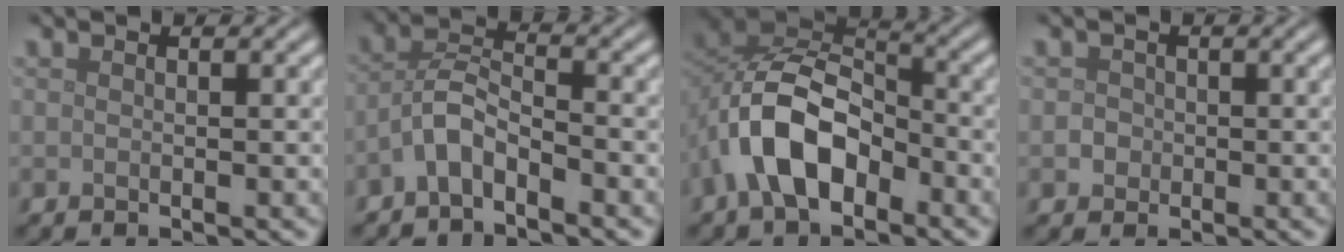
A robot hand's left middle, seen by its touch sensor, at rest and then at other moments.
{"total": 3.2, "force": [-2.2, 1.1, 2.0], "torque": [-0.039, 0.012, -0.053]}
{"total": 7.9, "force": [-3.4, 4.4, 5.5], "torque": [-0.101, 0.015, -0.069]}
{"total": 1.2, "force": [-0.3, 1.1, 0.3], "torque": [0.006, -0.001, -0.007]}